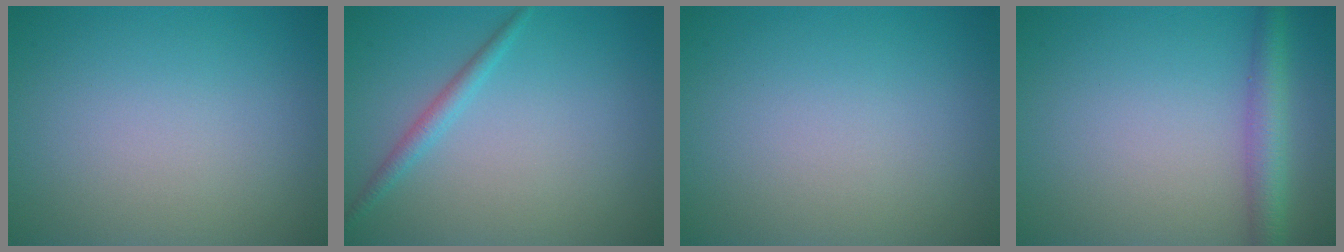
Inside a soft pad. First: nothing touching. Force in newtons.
{"total": 1.5, "press": 1.5, "slide": 0.1}
{"total": 0.0}
{"total": 3.2, "press": 3.2, "slide": 0.1}